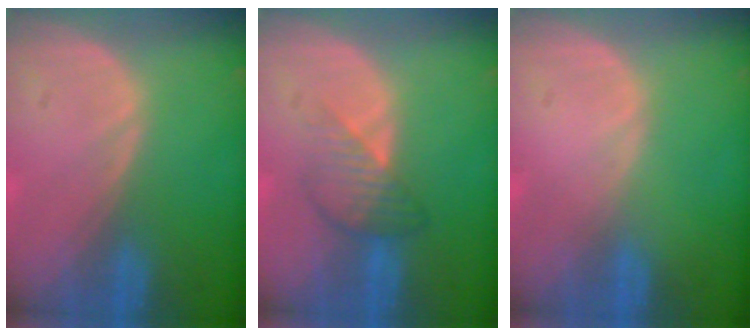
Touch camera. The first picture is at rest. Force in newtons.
{"total": 3.7, "press": 3.6, "slide": 0.2}
{"total": 0.0}